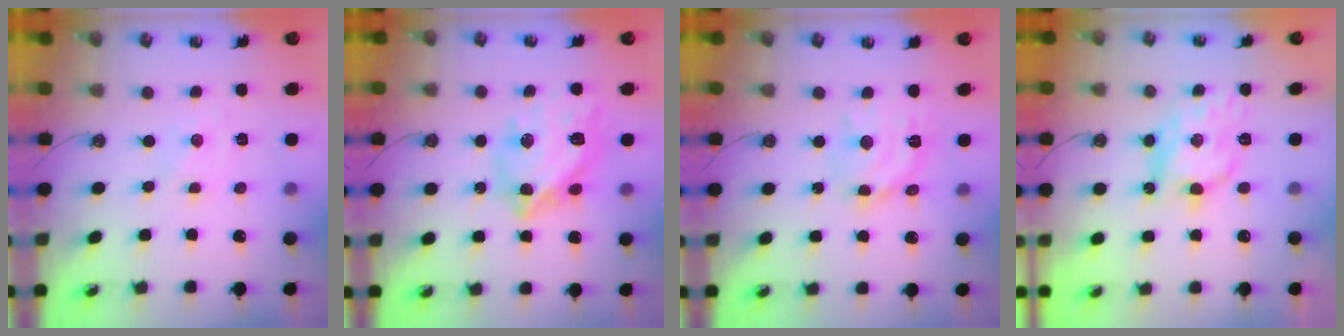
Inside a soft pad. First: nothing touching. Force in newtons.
{"total": 18.5, "press": 18.4, "slide": 2.1}
{"total": 12.9, "press": 12.8, "slide": 0.9}
{"total": 13.9, "press": 13.9, "slide": 0.7}